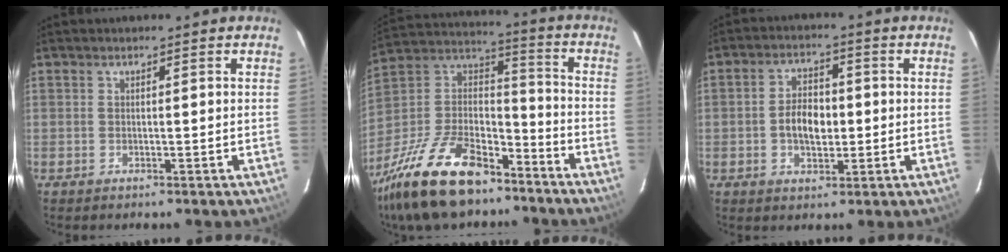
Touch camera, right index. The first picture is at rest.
{"total": 26.5, "force": [-18.1, 12.6, 14.6], "torque": [-0.316, 0.006, -0.299]}
{"total": 6.5, "force": [-0.7, 4.0, 5.1], "torque": [-0.095, 0.011, -0.009]}